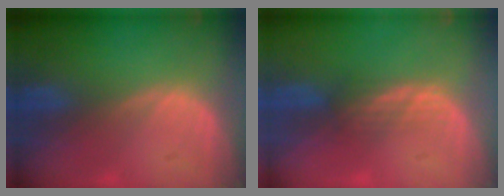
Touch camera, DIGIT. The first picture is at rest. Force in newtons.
{"total": 2.5, "press": 2.3, "slide": 0.9}